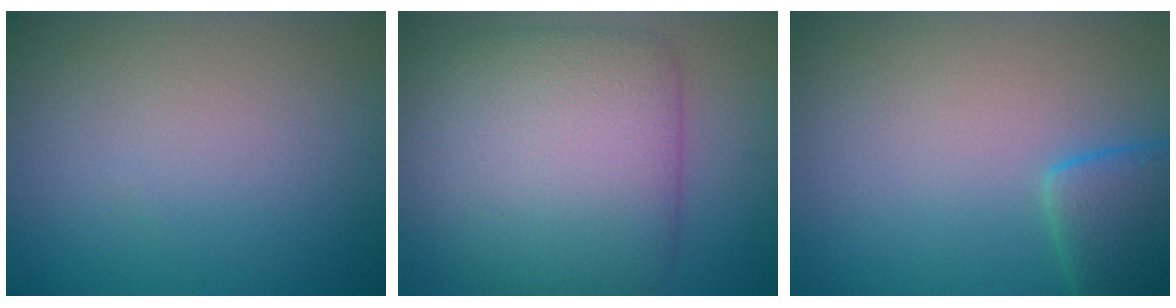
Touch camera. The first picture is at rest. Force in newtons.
{"total": 9.8, "press": 9.8, "slide": 0.3}
{"total": 4.1, "press": 4.1, "slide": 0.3}